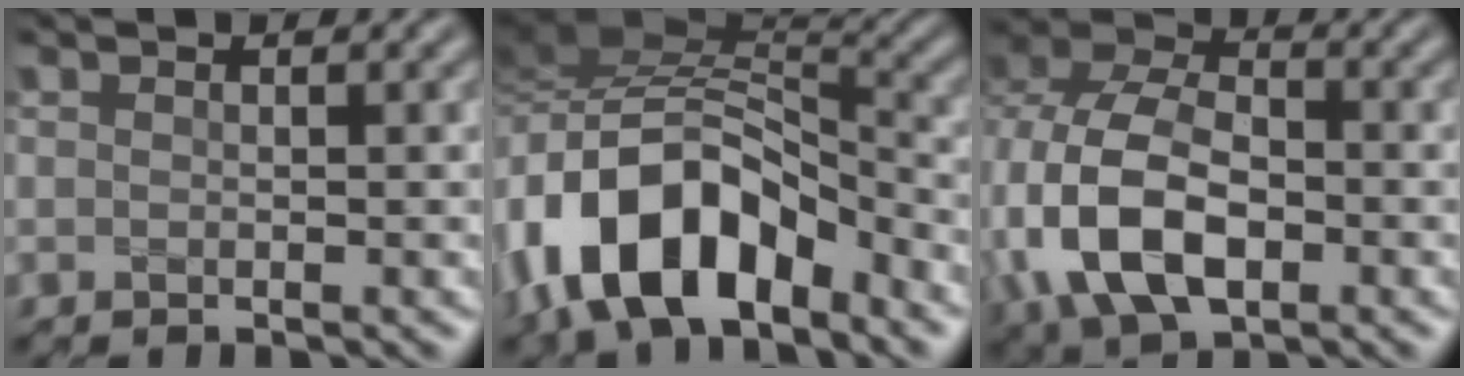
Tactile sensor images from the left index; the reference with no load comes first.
{"total": 12.6, "force": [-6.2, 6.5, 8.9], "torque": [-0.160, 0.004, -0.123]}
{"total": 10.8, "force": [-2.3, 7.1, 7.8], "torque": [-0.182, -0.007, -0.055]}